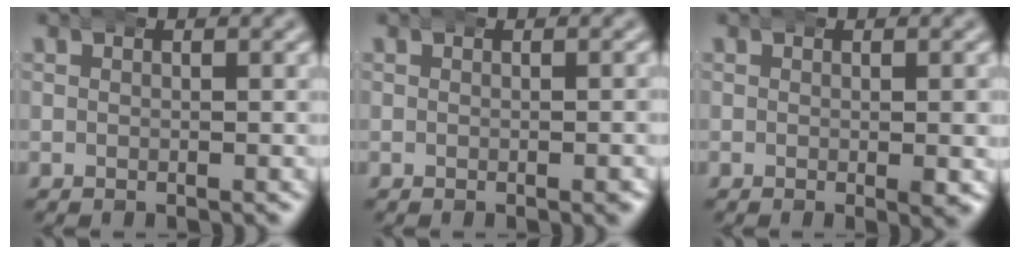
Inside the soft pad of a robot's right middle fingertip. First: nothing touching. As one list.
[{"total": 0.8, "force": [-0.1, 0.2, 0.8], "torque": [-0.006, 0.003, -0.003]}, {"total": 1.6, "force": [-0.1, 0.4, 1.6], "torque": [-0.021, -0.001, -0.001]}]